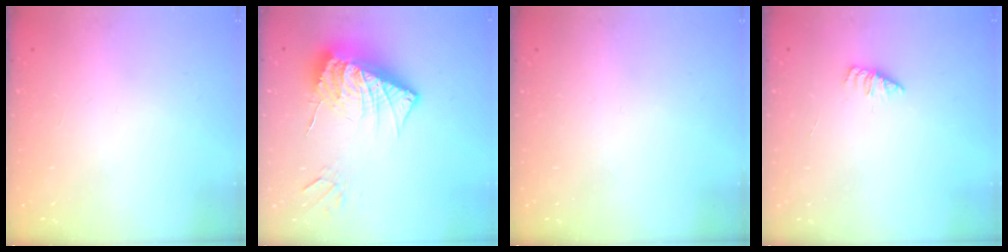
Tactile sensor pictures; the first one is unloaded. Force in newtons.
{"total": 17.7, "press": 17.6, "slide": 1.9}
{"total": 0.0}
{"total": 1.3, "press": 1.3, "slide": 0.2}